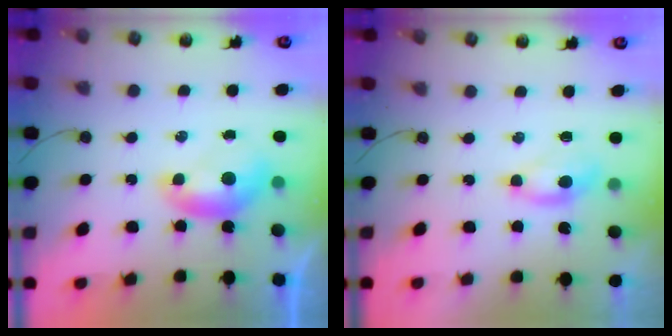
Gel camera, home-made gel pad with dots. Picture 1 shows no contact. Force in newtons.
{"total": 1.2, "press": 1.1, "slide": 0.5}